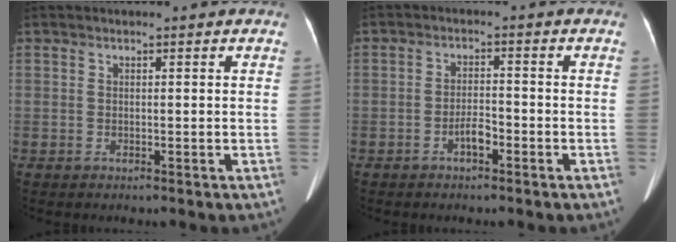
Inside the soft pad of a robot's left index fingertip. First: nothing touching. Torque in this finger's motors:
{"motor_torque": [0.00, 0.01, 0.00, 0.01]}